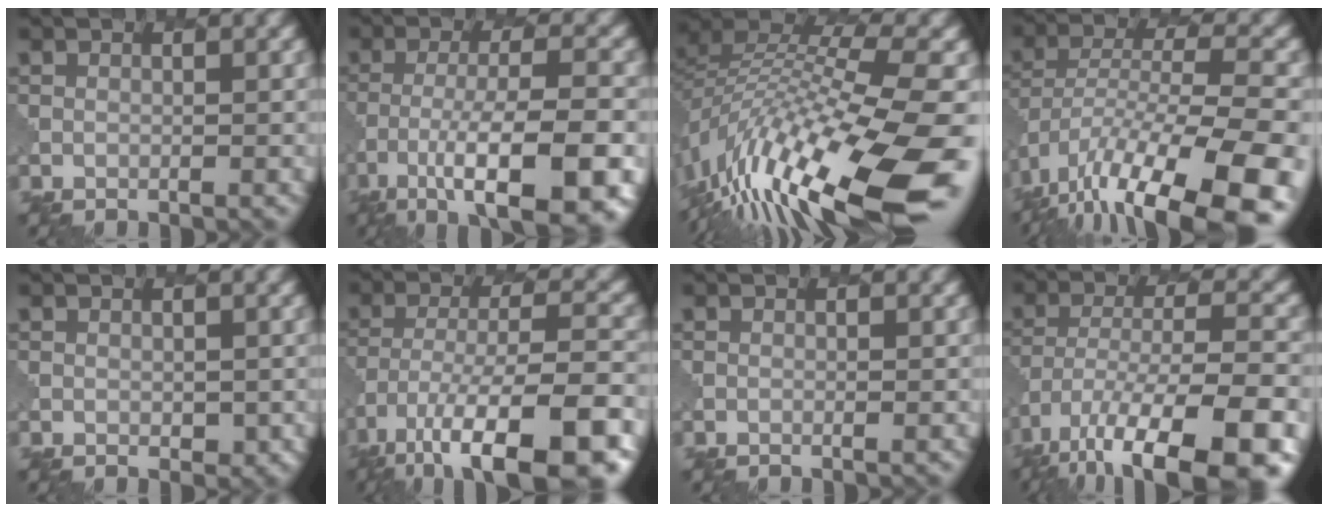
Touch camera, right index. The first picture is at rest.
{"total": 11.8, "force": [-6.1, 3.4, 9.5], "torque": [-0.165, -0.009, -0.092]}
{"total": 16.8, "force": [-8.0, 4.5, 14.1], "torque": [-0.287, 0.016, -0.136]}
{"total": 14.6, "force": [-9.2, 4.6, 10.4], "torque": [-0.197, -0.004, -0.140]}
{"total": 1.2, "force": [0.0, 1.0, 0.6], "torque": [-0.012, -0.007, 0.007]}
{"total": 13.3, "force": [-8.0, 4.2, 9.7], "torque": [-0.182, -0.008, -0.119]}
{"total": 0.0}
{"total": 14.7, "force": [-9.2, 5.3, 10.2], "torque": [-0.193, -0.034, -0.127]}